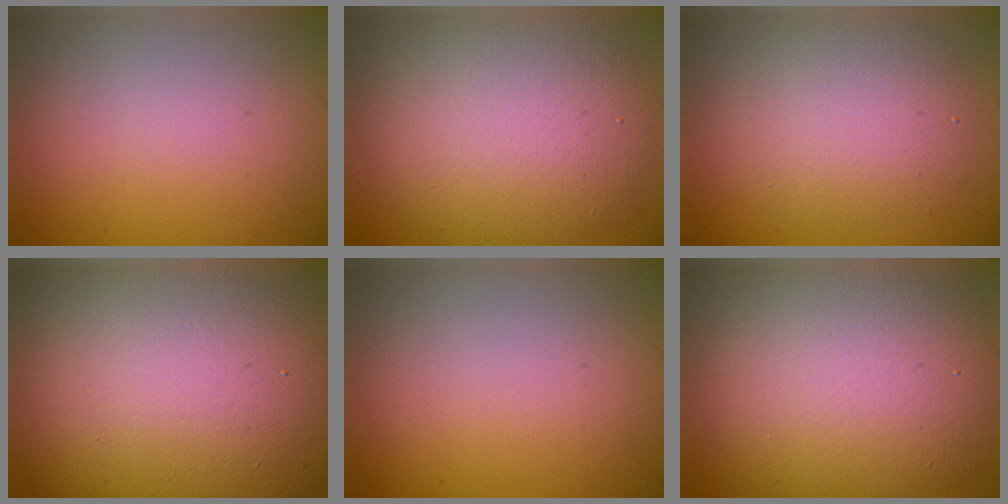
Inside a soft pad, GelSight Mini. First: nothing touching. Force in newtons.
{"total": 9.7, "press": 9.7, "slide": 0.7}
{"total": 4.7, "press": 4.7, "slide": 0.2}
{"total": 20.5, "press": 20.5, "slide": 1.1}
{"total": 0.0}
{"total": 12.6, "press": 12.6, "slide": 0.6}